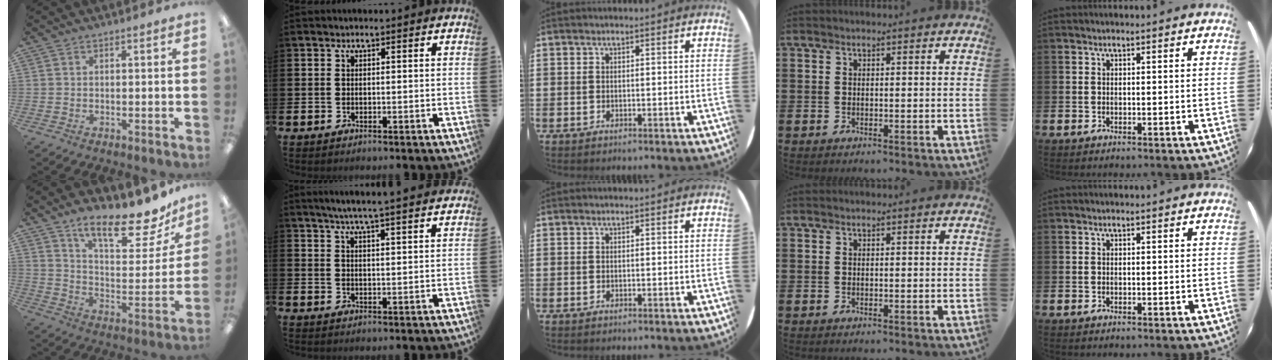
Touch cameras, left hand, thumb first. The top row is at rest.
{"thumb": {"total": 18.2, "force": [14.2, 5.3, 10.1], "torque": [-0.155, -0.101, 0.238]}, "index": {"total": 5.4, "force": [5.2, -0.9, 1.4], "torque": [-0.048, -0.023, 0.092]}}